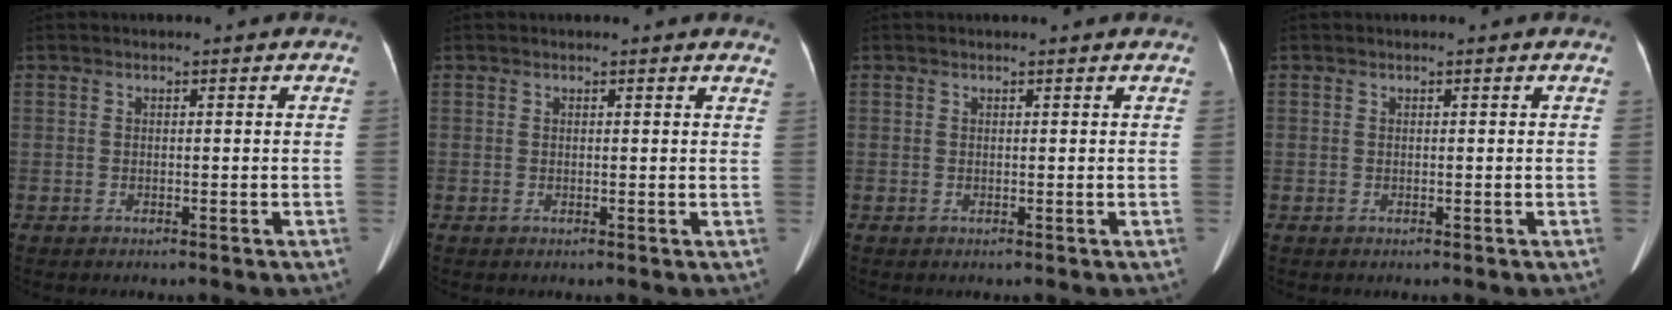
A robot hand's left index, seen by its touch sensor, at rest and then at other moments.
{"total": 3.9, "force": [3.8, 0.7, 0.9], "torque": [-0.001, -0.009, 0.017]}
{"total": 1.3, "force": [1.2, 0.0, 0.3], "torque": [-0.012, 0.006, 0.012]}
{"total": 0.0}